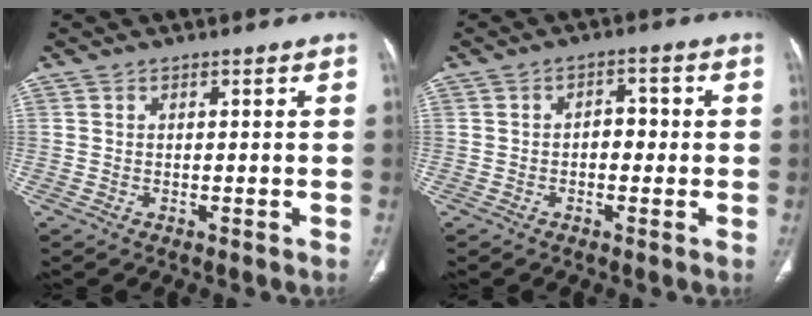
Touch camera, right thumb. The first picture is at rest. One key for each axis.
{"total": 3.5, "fx": -0.3, "fy": 2.4, "fz": 2.6, "tx": -0.018, "ty": 0.013, "tz": -0.010}